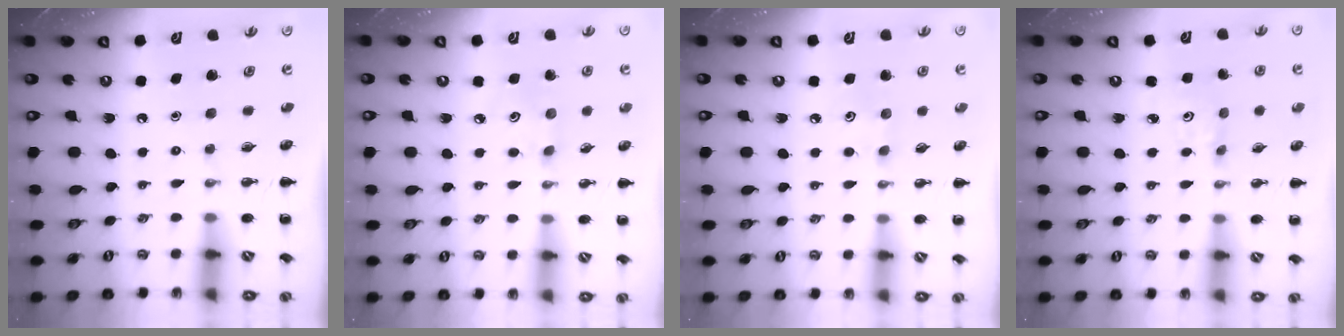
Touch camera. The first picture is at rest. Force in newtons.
{"total": 4.3, "press": 4.2, "slide": 1.0}
{"total": 4.8, "press": 4.7, "slide": 1.0}
{"total": 2.4, "press": 2.3, "slide": 0.8}